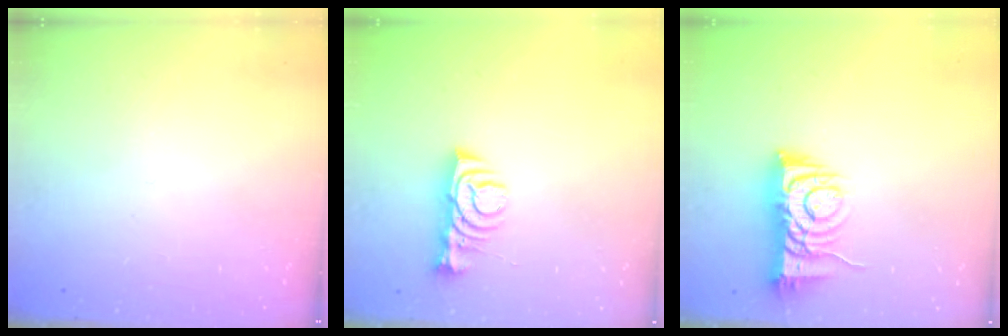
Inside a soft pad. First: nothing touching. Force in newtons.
{"total": 7.0, "press": 7.0, "slide": 0.8}
{"total": 8.0, "press": 7.9, "slide": 1.3}